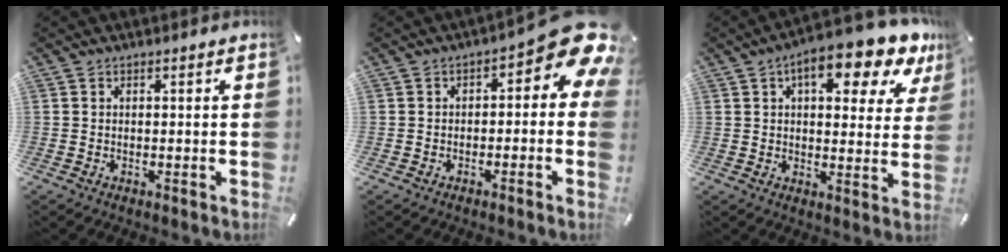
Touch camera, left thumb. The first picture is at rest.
{"total": 8.5, "force": [2.2, 3.7, 7.3], "torque": [-0.090, -0.029, 0.034]}
{"total": 13.0, "force": [7.8, 5.1, 9.0], "torque": [-0.123, -0.039, 0.125]}